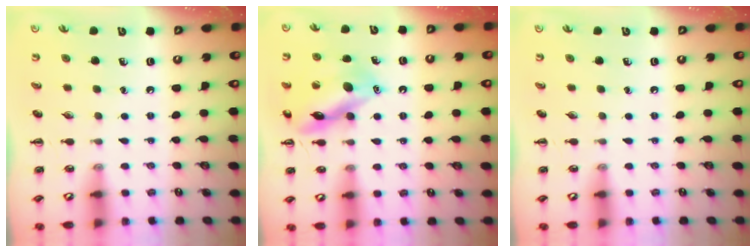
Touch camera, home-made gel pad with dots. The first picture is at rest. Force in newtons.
{"total": 14.9, "press": 14.9, "slide": 1.3}
{"total": 0.0}